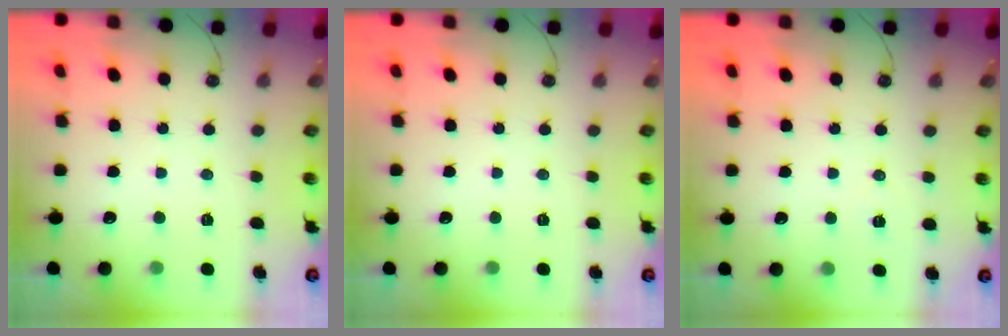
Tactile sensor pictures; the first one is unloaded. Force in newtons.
{"total": 0.0}
{"total": 5.9, "press": 4.1, "slide": 4.2}